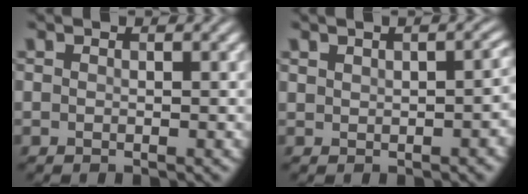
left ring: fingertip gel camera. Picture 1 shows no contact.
{"total": 2.8, "force": [0.7, 1.5, 2.3], "torque": [-0.026, 0.005, 0.020]}